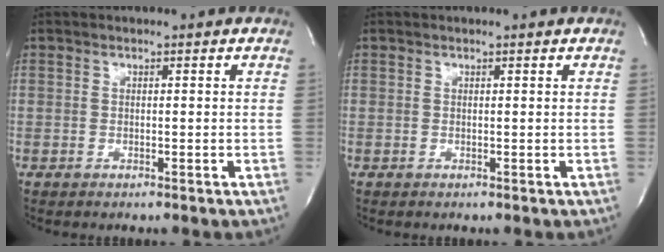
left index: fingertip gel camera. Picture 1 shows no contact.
{"total": 0.5, "force": [0.4, -0.1, 0.2], "torque": [-0.008, -0.002, 0.009]}